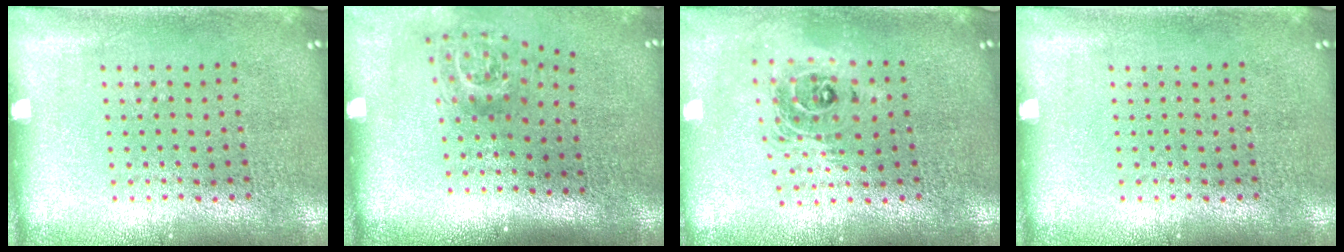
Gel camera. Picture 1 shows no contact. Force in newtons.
{"total": 1.8, "press": 1.2, "slide": 1.3}
{"total": 1.9, "press": 1.5, "slide": 1.3}
{"total": 0.0}